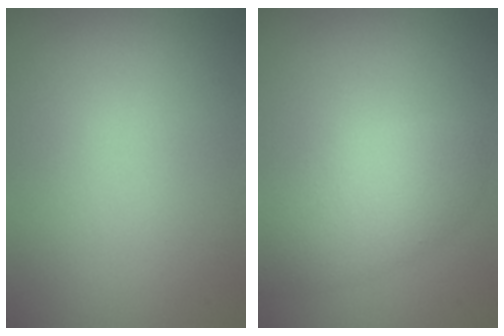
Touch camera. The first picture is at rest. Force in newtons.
{"total": 3.9, "press": 3.9, "slide": 0.2}